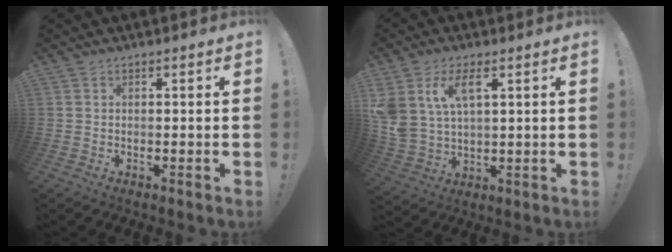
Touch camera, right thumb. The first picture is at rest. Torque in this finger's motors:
{"motor_torque": [1.81, 1.89, 0.94, 0.24, 0.12]}